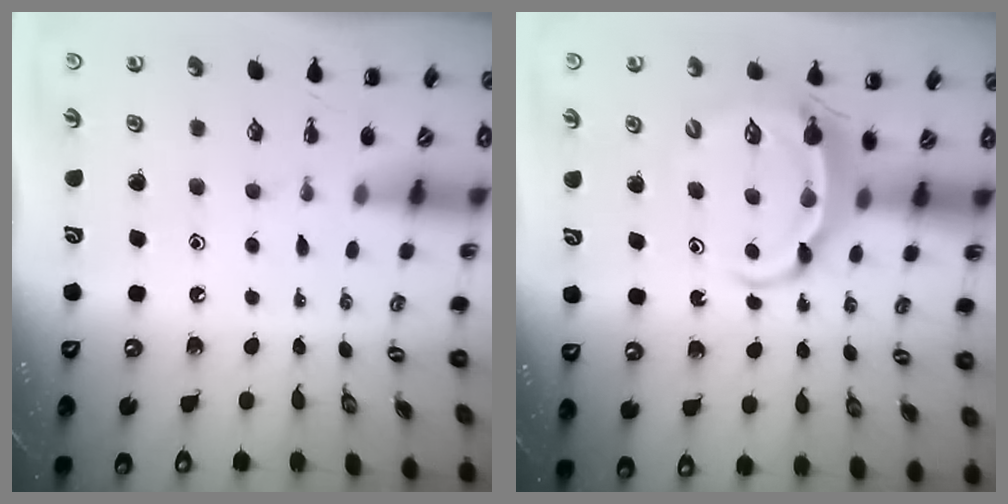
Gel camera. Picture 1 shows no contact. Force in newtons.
{"total": 5.9, "press": 5.8, "slide": 0.7}